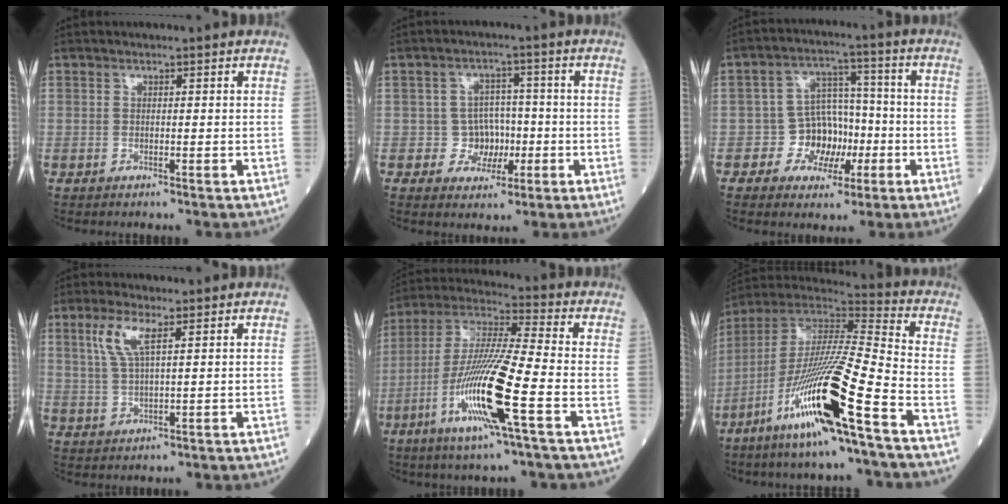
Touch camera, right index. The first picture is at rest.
{"total": 4.8, "force": [-0.9, 4.6, 1.3], "torque": [-0.008, 0.012, -0.010]}
{"total": 7.5, "force": [-2.2, 6.2, 3.6], "torque": [-0.055, 0.023, -0.030]}
{"total": 5.2, "force": [2.4, 0.9, 4.6], "torque": [-0.105, 0.006, 0.052]}
{"total": 15.7, "force": [-5.6, 0.0, 14.7], "torque": [-0.303, -0.016, -0.109]}
{"total": 20.0, "force": [-9.7, 0.1, 17.5], "torque": [-0.369, -0.046, -0.188]}